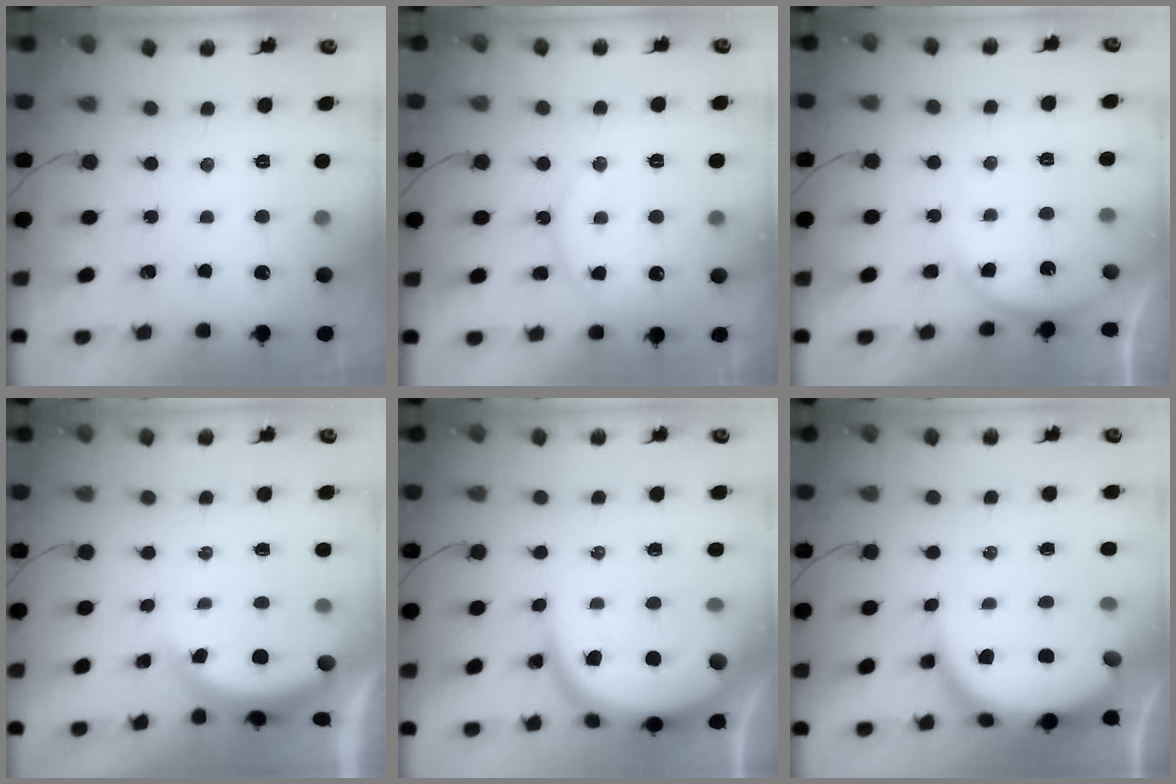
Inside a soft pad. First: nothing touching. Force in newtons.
{"total": 13.4, "press": 13.4, "slide": 1.0}
{"total": 6.3, "press": 6.3, "slide": 0.3}
{"total": 4.4, "press": 4.4, "slide": 0.3}
{"total": 11.7, "press": 11.6, "slide": 1.1}
{"total": 10.4, "press": 10.3, "slide": 1.0}